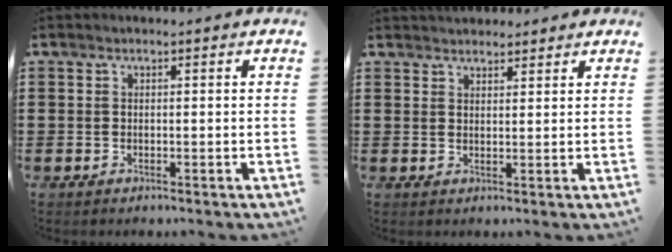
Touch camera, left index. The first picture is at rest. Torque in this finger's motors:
{"motor_torque": [2.14, 0.00, 0.93, 0.17]}